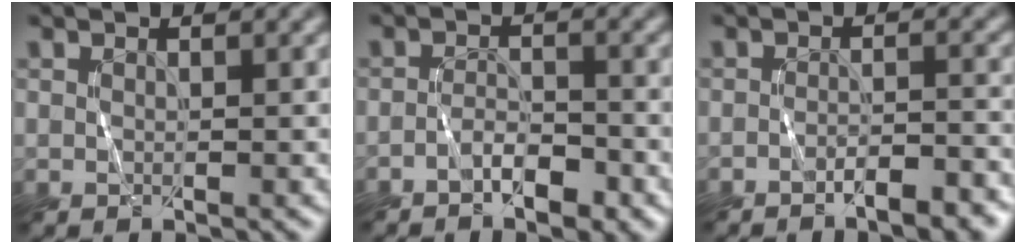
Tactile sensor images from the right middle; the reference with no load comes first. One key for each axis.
{"total": 2.6, "fx": -2.0, "fy": 0.9, "fz": 1.5, "tx": -0.022, "ty": 0.005, "tz": -0.034}
{"total": 3.2, "fx": -2.5, "fy": 0.6, "fz": 1.9, "tx": -0.022, "ty": 0.005, "tz": -0.037}